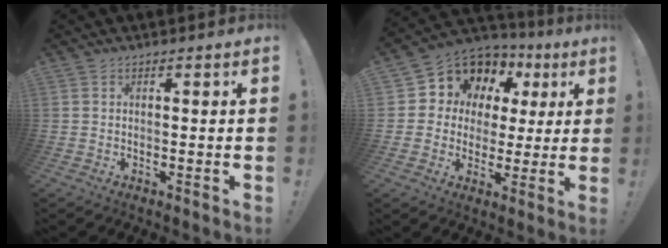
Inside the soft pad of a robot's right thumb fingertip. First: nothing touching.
{"total": 9.9, "force": [5.2, 7.8, 3.2], "torque": [-0.053, -0.043, 0.105]}